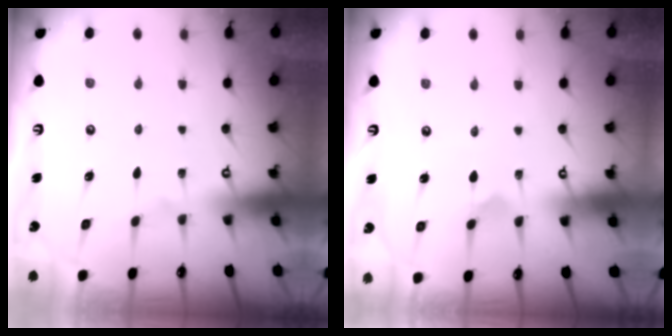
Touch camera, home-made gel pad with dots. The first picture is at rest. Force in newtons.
{"total": 2.3, "press": 2.3, "slide": 0.2}